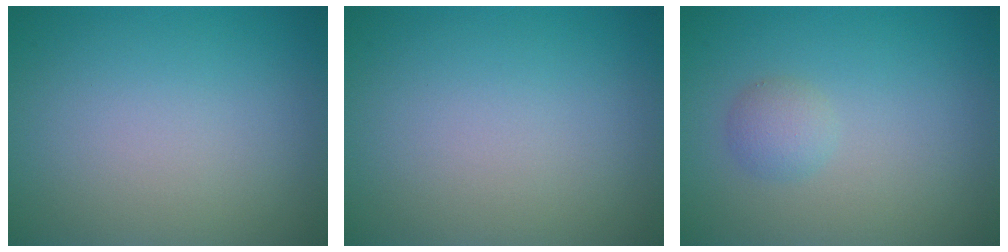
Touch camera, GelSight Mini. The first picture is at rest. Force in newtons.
{"total": 0.0}
{"total": 1.5, "press": 1.5, "slide": 0.0}